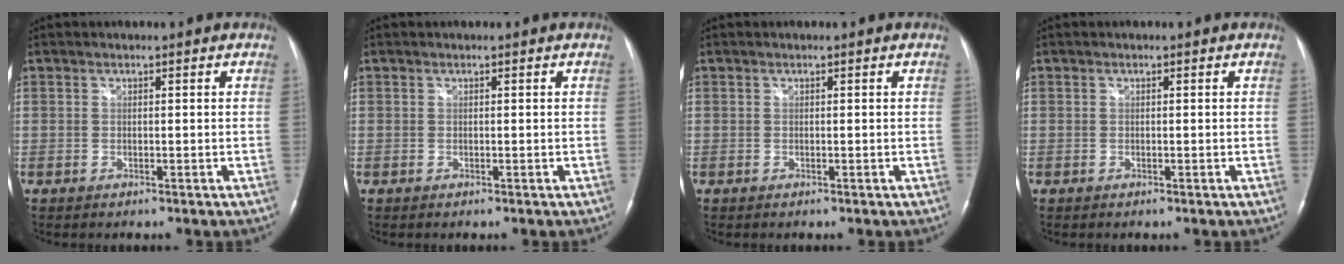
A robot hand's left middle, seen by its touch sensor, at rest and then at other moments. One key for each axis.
{"total": 0.0}
{"total": 0.0}
{"total": 0.0}